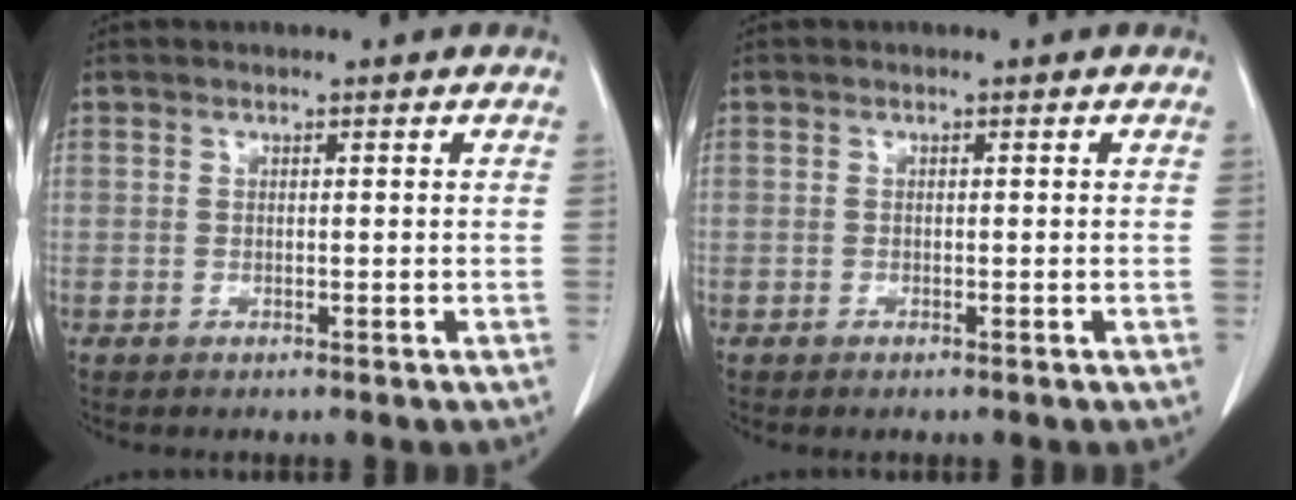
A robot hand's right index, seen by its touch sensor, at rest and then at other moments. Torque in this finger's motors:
{"motor_torque": [0.05, 0.00, 0.11, 0.02]}